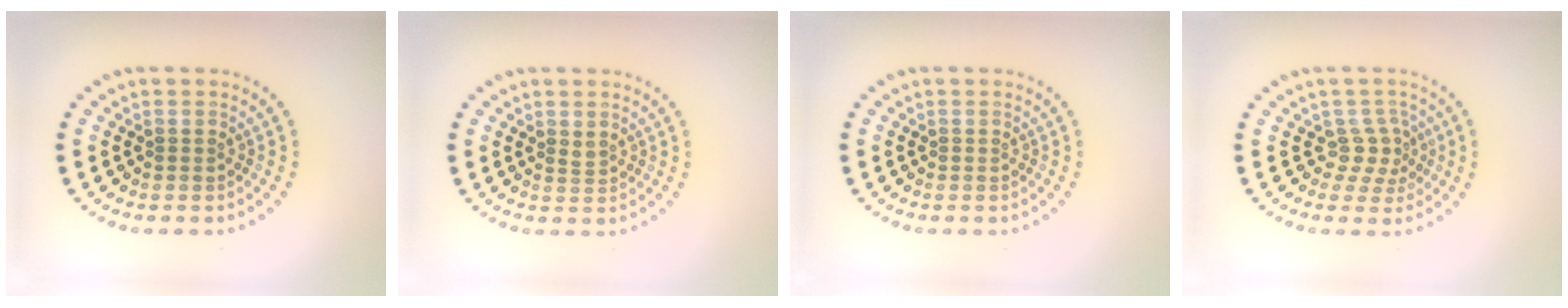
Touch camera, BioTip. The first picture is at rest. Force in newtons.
{"total": 0.6, "press": 0.5, "slide": 0.4}
{"total": 0.0}
{"total": 2.3, "press": 1.5, "slide": 1.6}